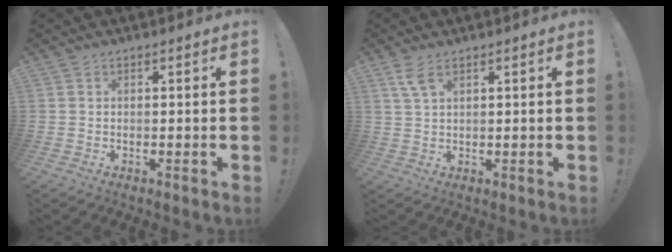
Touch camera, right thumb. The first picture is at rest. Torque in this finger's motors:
{"motor_torque": [-0.42, 0.30, 0.08, -0.05, 0.05]}